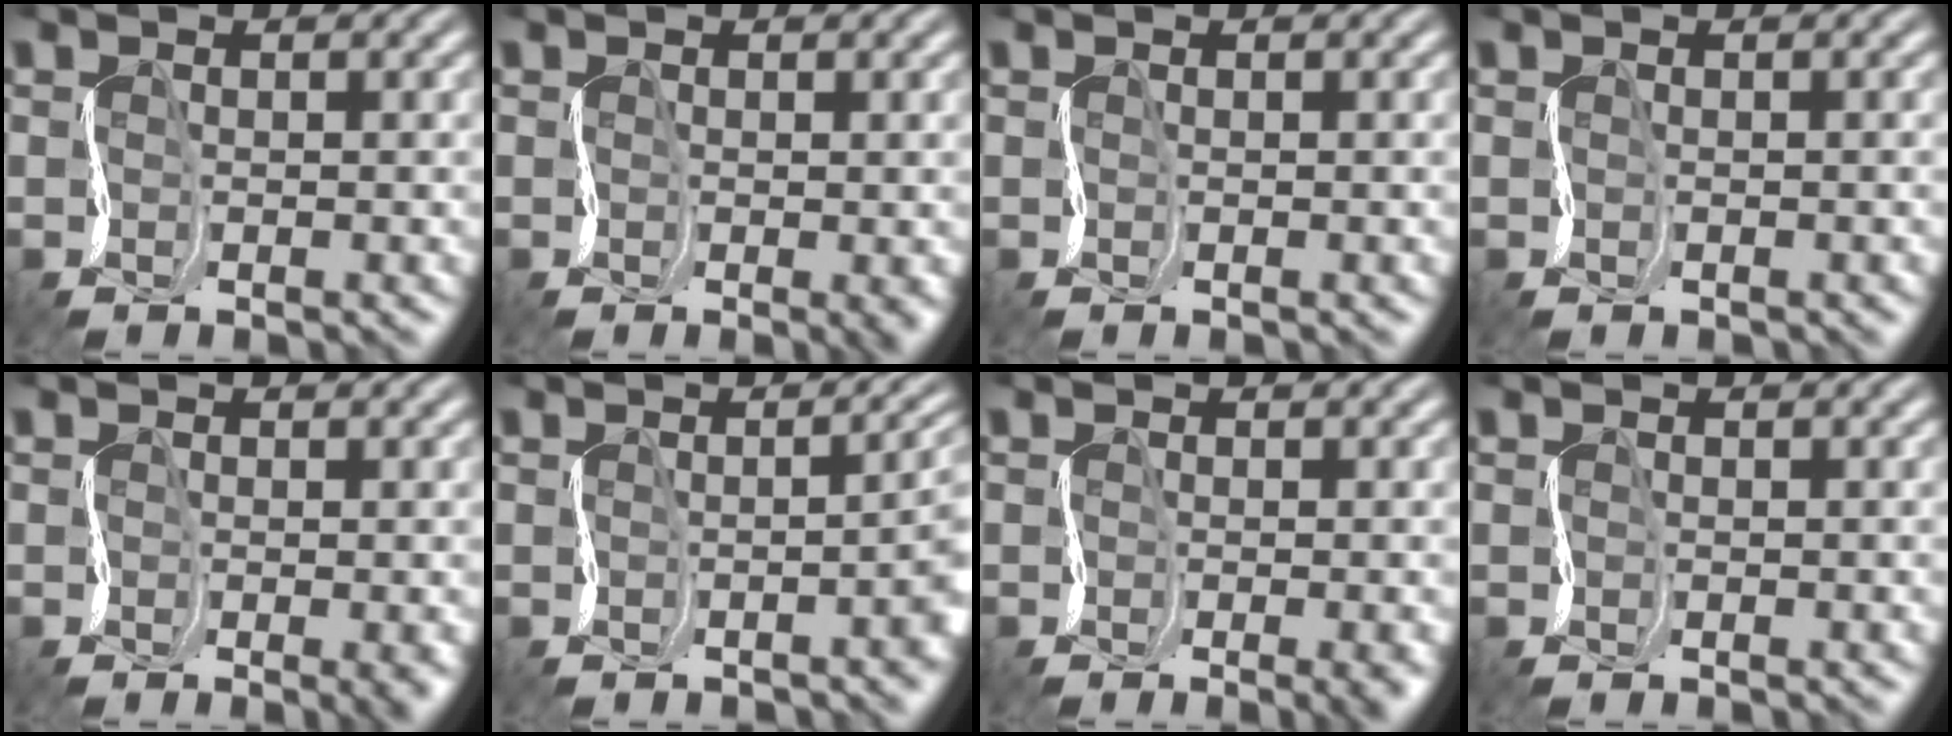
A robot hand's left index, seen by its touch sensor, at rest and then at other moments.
{"total": 1.9, "force": [-0.5, 0.6, 1.8], "torque": [-0.035, -0.007, 0.003]}
{"total": 0.0}
{"total": 0.0}
{"total": 3.3, "force": [-0.8, 1.3, 2.9], "torque": [-0.042, -0.006, 0.000]}
{"total": 4.7, "force": [-1.0, 1.8, 4.3], "torque": [-0.024, 0.002, -0.016]}
{"total": 4.0, "force": [-1.2, 1.7, 3.4], "torque": [-0.043, -0.006, -0.005]}
{"total": 0.0}